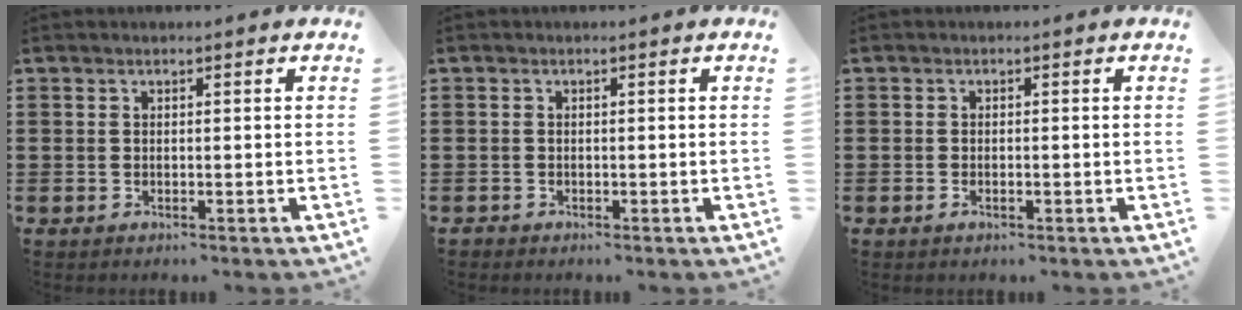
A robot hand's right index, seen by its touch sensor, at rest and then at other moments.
{"total": 0.7, "force": [-0.5, 0.5, 0.0], "torque": [-0.001, 0.003, -0.012]}
{"total": 0.8, "force": [-0.4, 0.3, 0.7], "torque": [-0.015, -0.004, -0.007]}